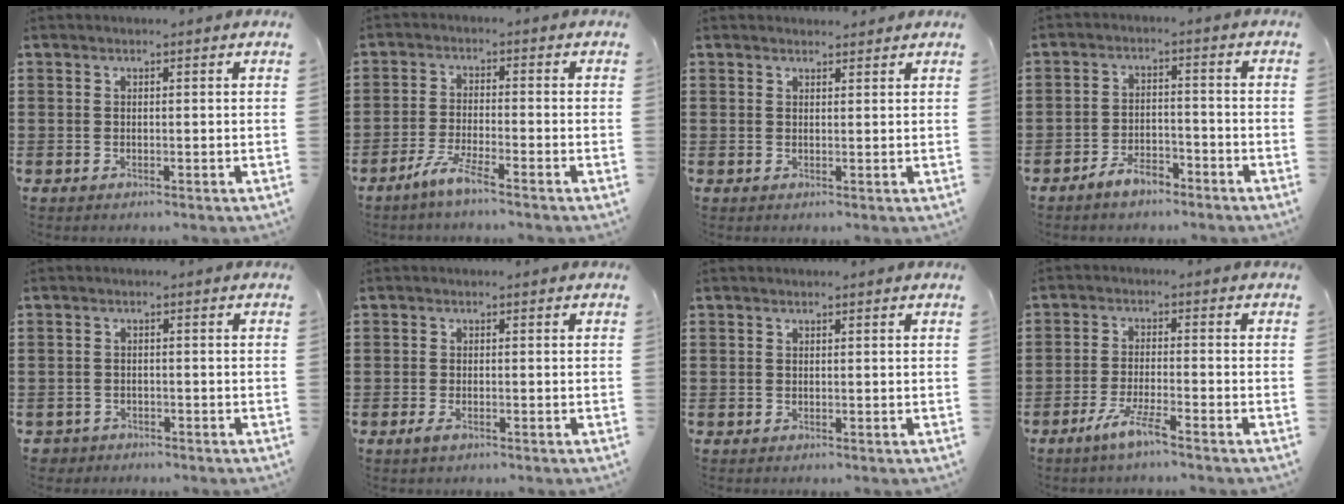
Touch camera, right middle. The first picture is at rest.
{"total": 4.4, "force": [-3.4, -0.1, 2.8], "torque": [-0.067, -0.011, -0.066]}
{"total": 1.2, "force": [1.2, 0.1, 0.1], "torque": [0.003, -0.004, 0.023]}
{"total": 4.1, "force": [-3.6, 1.2, 1.3], "torque": [-0.031, 0.007, -0.072]}
{"total": 1.7, "force": [-1.6, 0.6, -0.1], "torque": [-0.006, -0.002, -0.038]}
{"total": 1.5, "force": [-0.8, 0.4, 1.2], "torque": [-0.029, -0.005, -0.018]}
{"total": 0.0}
{"total": 4.9, "force": [-3.5, 0.1, 3.5], "torque": [-0.078, -0.012, -0.064]}